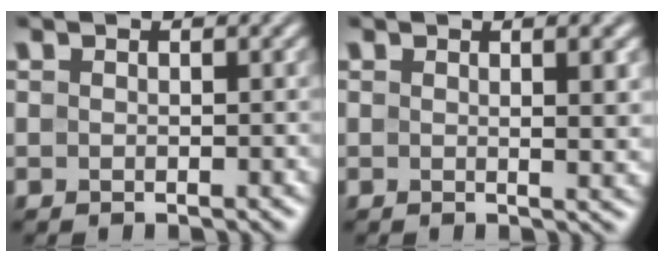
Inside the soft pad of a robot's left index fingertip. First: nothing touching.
{"total": 4.2, "force": [1.0, 1.1, 3.9], "torque": [-0.039, 0.002, 0.013]}